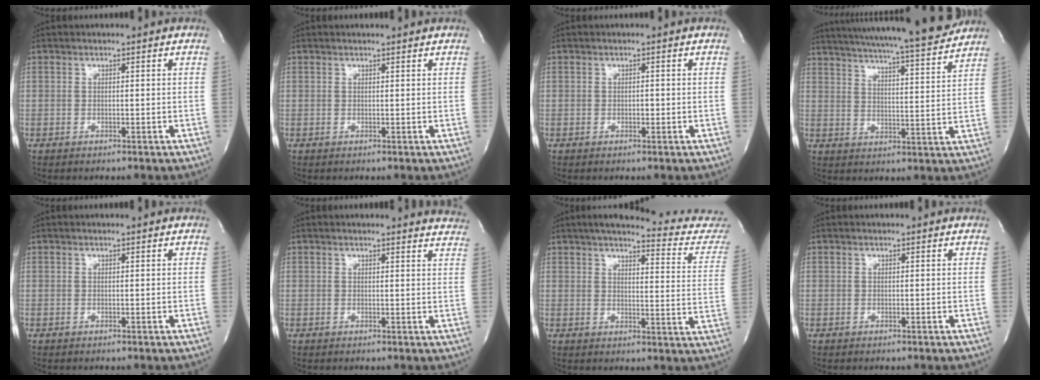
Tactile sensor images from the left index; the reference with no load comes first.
{"total": 1.0, "force": [0.9, -0.2, 0.3], "torque": [-0.005, 0.000, 0.009]}
{"total": 1.0, "force": [-0.9, 0.1, 0.2], "torque": [-0.002, -0.004, -0.016]}
{"total": 20.3, "force": [18.3, 0.1, 8.7], "torque": [-0.143, -0.034, 0.249]}
{"total": 0.0}
{"total": 11.3, "force": [11.1, 1.2, 1.9], "torque": [-0.002, -0.046, 0.094]}
{"total": 19.0, "force": [17.1, 2.3, 8.0], "torque": [-0.094, -0.053, 0.191]}
{"total": 0.0}